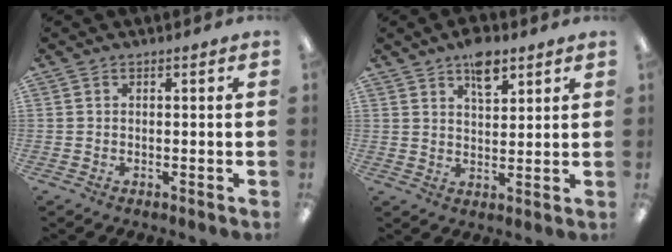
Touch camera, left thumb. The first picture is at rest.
{"total": 7.2, "force": [4.7, 3.3, 4.3], "torque": [-0.063, -0.018, 0.080]}